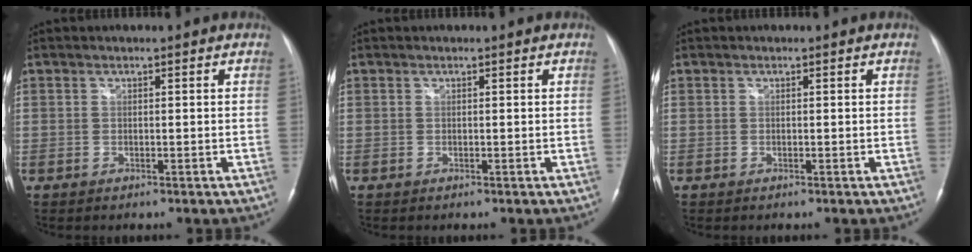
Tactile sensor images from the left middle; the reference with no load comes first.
{"total": 0.0}
{"total": 0.0}